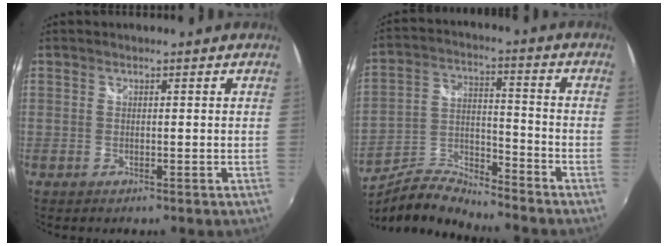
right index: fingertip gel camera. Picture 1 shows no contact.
{"total": 9.4, "force": [-8.8, 1.5, 3.0], "torque": [-0.060, 0.008, -0.175]}